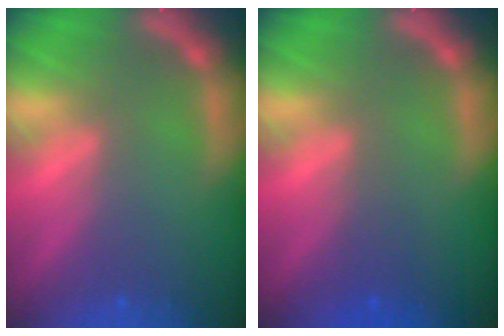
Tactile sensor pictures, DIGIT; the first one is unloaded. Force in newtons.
{"total": 1.5}